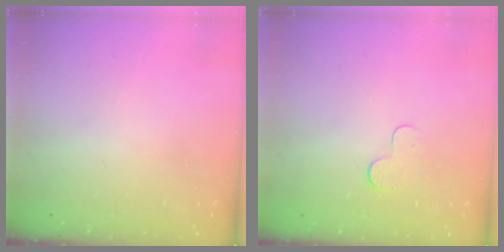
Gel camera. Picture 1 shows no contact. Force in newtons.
{"total": 6.0, "press": 6.0, "slide": 0.5}